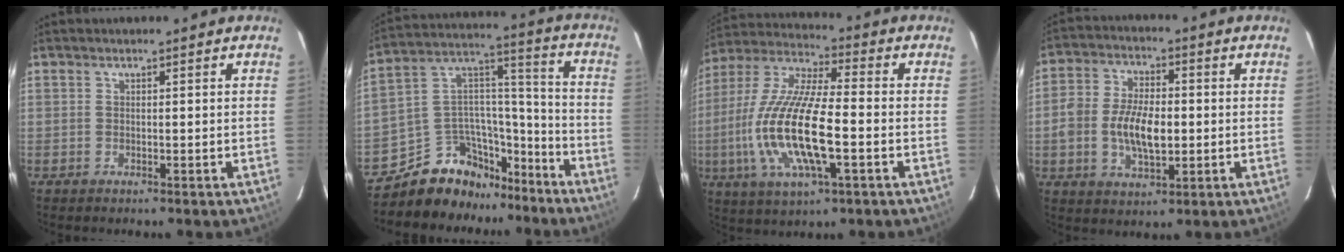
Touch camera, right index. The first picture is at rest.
{"total": 15.4, "force": [-12.2, 8.5, 4.1], "torque": [-0.084, 0.081, -0.195]}
{"total": 19.2, "force": [-4.1, 5.6, 17.9], "torque": [-0.369, -0.011, -0.081]}
{"total": 10.3, "force": [-1.2, 5.5, 8.6], "torque": [-0.171, 0.008, -0.022]}